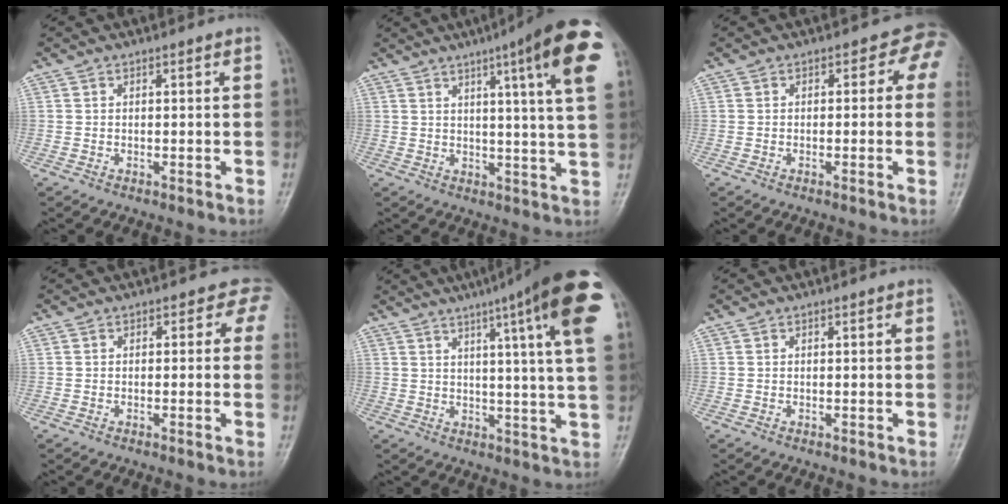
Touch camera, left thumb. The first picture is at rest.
{"total": 15.9, "force": [7.2, 1.3, 14.1], "torque": [-0.183, -0.024, 0.081]}
{"total": 3.8, "force": [0.5, 2.8, 2.5], "torque": [0.011, 0.008, -0.010]}
{"total": 2.9, "force": [0.8, 2.3, 1.5], "torque": [0.019, 0.005, -0.012]}
{"total": 19.3, "force": [9.6, 1.5, 16.7], "torque": [-0.222, -0.020, 0.109]}
{"total": 0.0}